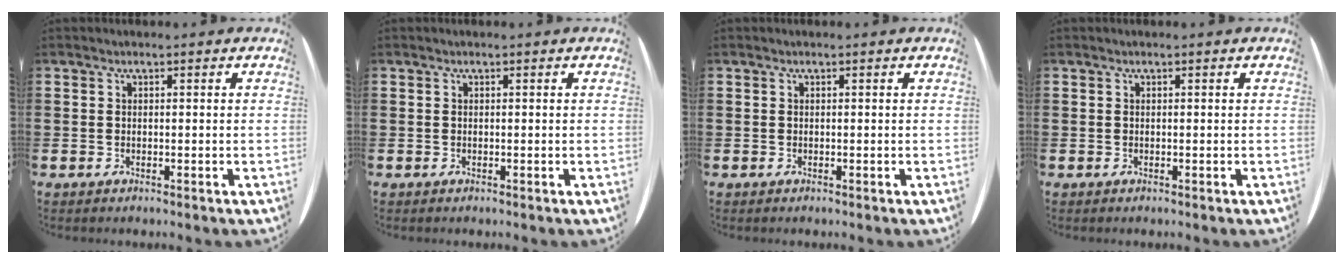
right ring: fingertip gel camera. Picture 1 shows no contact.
{"total": 0.0}
{"total": 0.0}
{"total": 0.0}